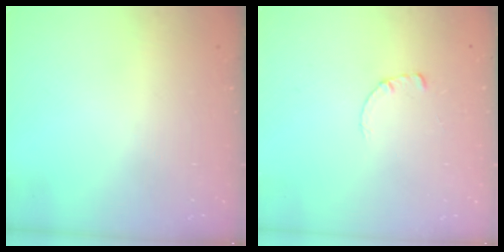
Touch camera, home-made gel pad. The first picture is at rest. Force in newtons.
{"total": 0.7, "press": 0.7, "slide": 0.2}